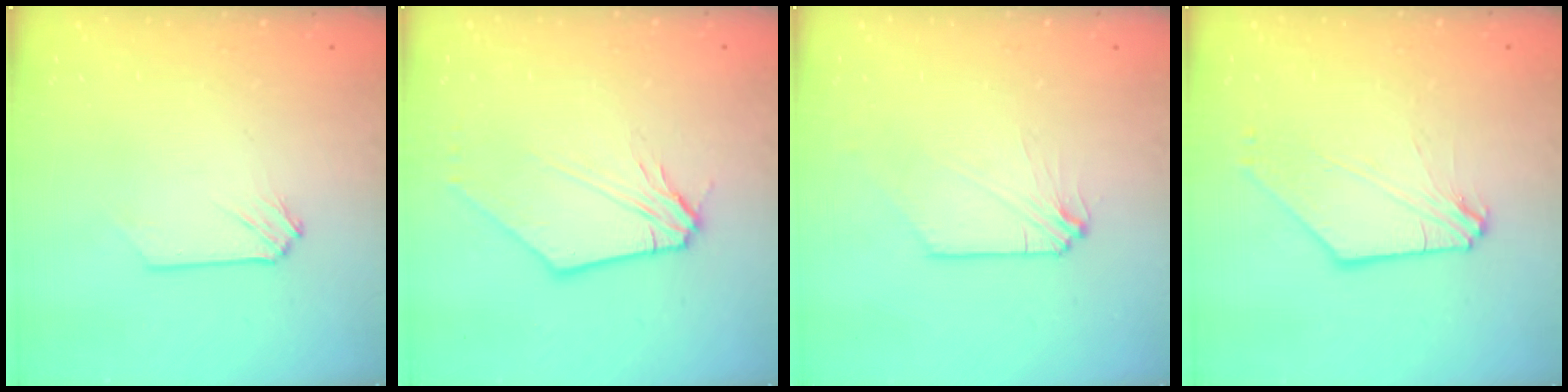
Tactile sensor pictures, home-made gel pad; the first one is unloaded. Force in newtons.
{"total": 8.5, "press": 8.4, "slide": 1.5}
{"total": 0.0}
{"total": 5.4, "press": 5.3, "slide": 0.8}